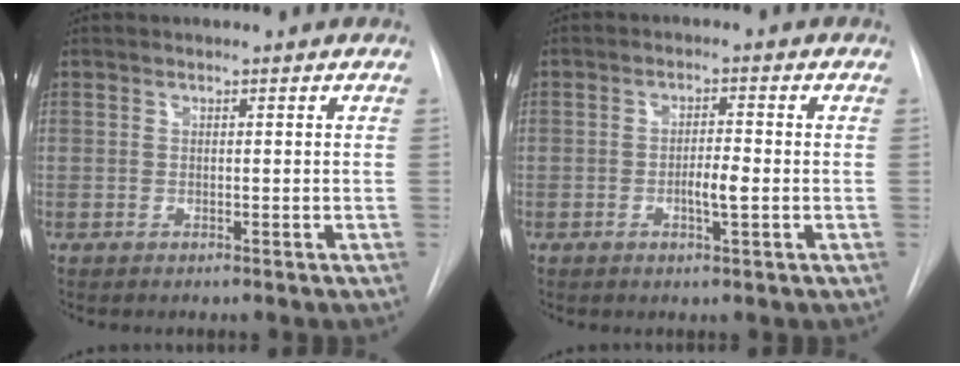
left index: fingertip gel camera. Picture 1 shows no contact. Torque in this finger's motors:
{"motor_torque": [0.30, 0.38, 0.07, 0.02]}